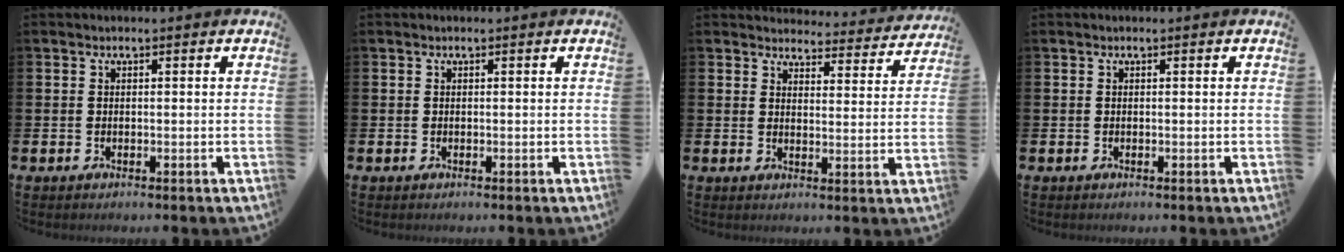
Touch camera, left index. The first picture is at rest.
{"total": 0.0}
{"total": 3.8, "force": [3.7, 0.9, 0.1], "torque": [-0.009, -0.031, 0.061]}
{"total": 0.0}